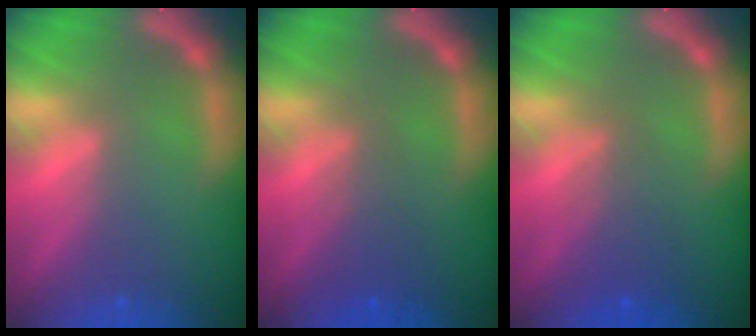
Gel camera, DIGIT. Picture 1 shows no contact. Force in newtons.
{"total": 2.5}
{"total": 3.0}